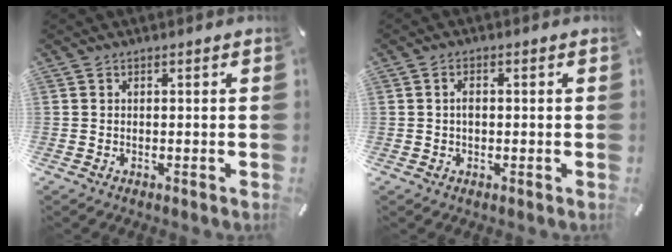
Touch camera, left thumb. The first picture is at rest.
{"total": 1.9, "force": [0.1, 1.2, 1.5], "torque": [-0.031, 0.003, 0.001]}